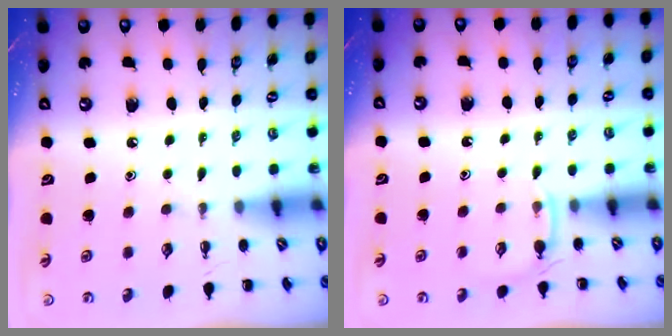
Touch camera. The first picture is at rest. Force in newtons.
{"total": 4.1, "press": 3.9, "slide": 1.2}